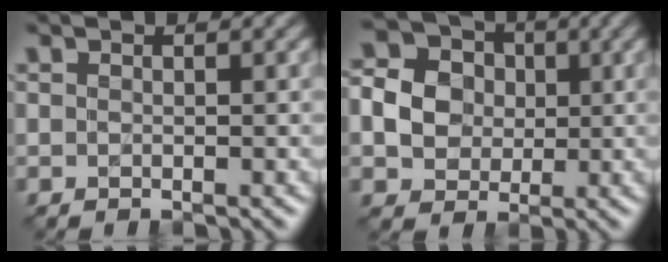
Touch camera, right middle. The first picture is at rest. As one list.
[{"total": 5.6, "force": [0.2, 4.9, 2.7], "torque": [-0.060, 0.008, -0.001]}]